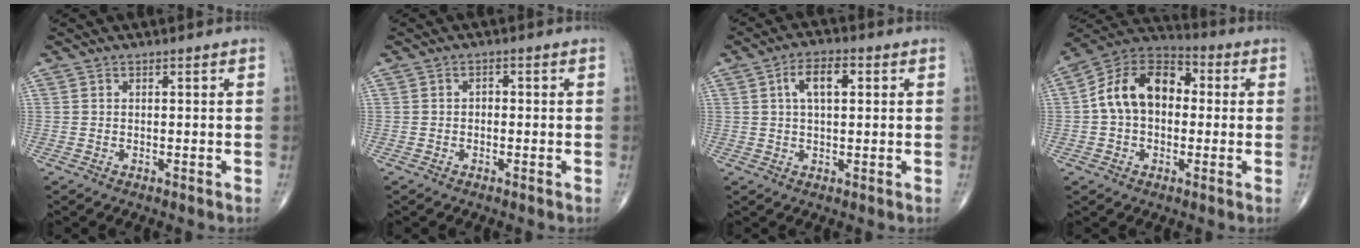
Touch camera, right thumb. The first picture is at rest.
{"total": 1.2, "force": [-0.2, 0.9, 0.7], "torque": [-0.003, 0.005, -0.008]}
{"total": 6.4, "force": [1.7, 3.0, 5.4], "torque": [-0.092, 0.011, 0.027]}
{"total": 14.5, "force": [0.9, 9.9, 10.5], "torque": [-0.160, 0.037, -0.002]}